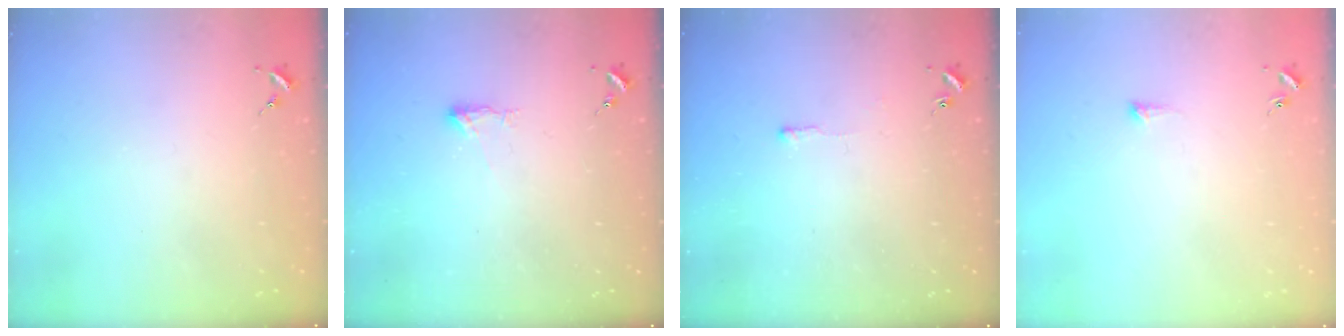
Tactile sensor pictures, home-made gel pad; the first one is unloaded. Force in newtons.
{"total": 5.2, "press": 5.2, "slide": 0.8}
{"total": 2.6, "press": 2.6, "slide": 0.4}
{"total": 3.6, "press": 3.6, "slide": 0.3}